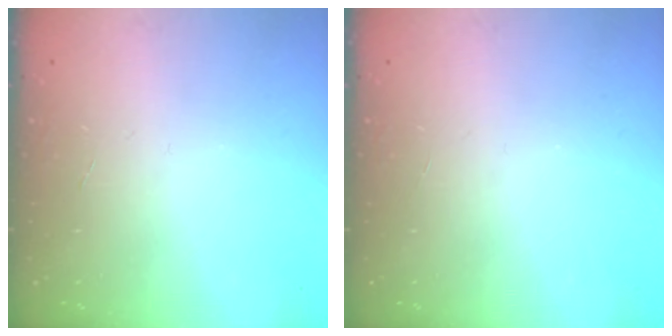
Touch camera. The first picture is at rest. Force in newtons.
{"total": 0.0}